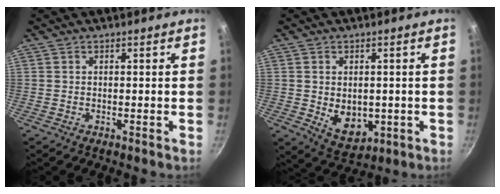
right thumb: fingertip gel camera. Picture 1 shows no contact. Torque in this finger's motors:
{"motor_torque": [-0.47, 0.67, 0.54, 0.42, 0.02]}